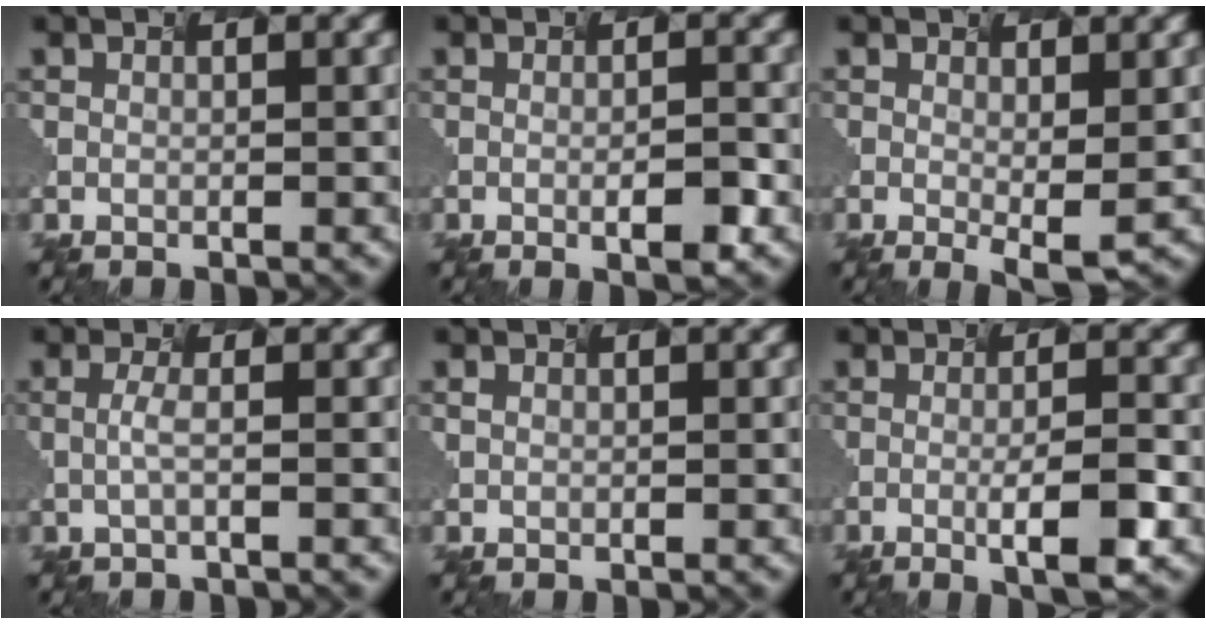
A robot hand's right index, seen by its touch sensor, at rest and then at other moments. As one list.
[{"total": 2.1, "force": [-1.4, -0.3, 1.6], "torque": [-0.040, -0.005, 0.010]}, {"total": 1.8, "force": [-0.6, -0.4, 1.7], "torque": [-0.042, -0.014, 0.021]}, {"total": 1.1, "force": [-0.9, -0.6, 0.0], "torque": [-0.026, -0.007, 0.010]}, {"total": 0.0}, {"total": 3.6, "force": [-1.7, 0.0, 3.1], "torque": [-0.065, -0.008, 0.002]}]